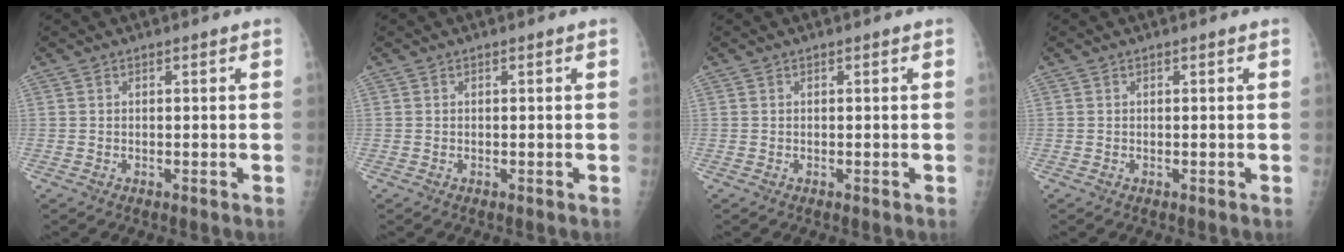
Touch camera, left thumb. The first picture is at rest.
{"total": 0.0}
{"total": 0.0}
{"total": 0.0}